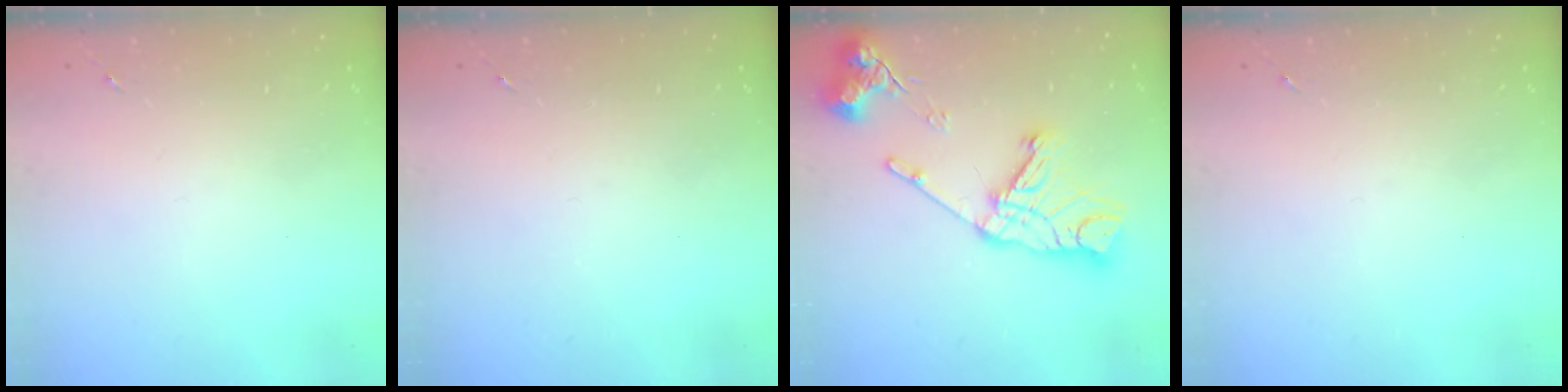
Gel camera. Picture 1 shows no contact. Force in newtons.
{"total": 0.0}
{"total": 18.1, "press": 18.0, "slide": 2.1}
{"total": 0.0}